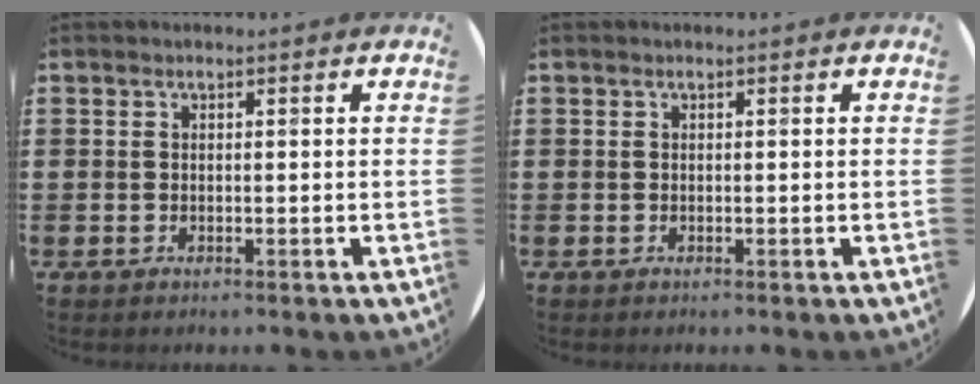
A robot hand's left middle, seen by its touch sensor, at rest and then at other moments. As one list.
[{"total": 0.0}]